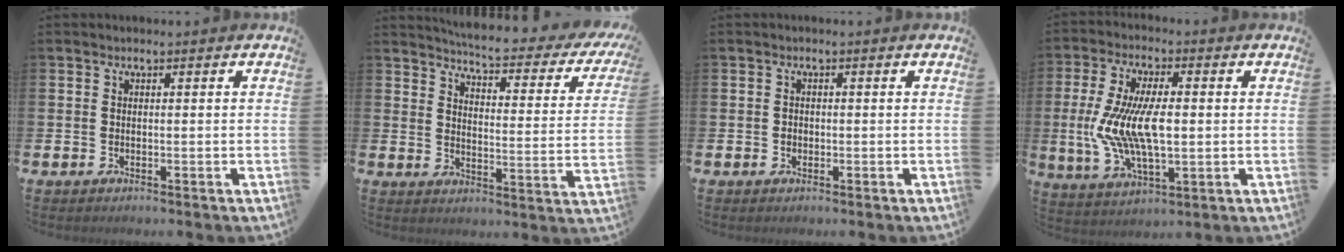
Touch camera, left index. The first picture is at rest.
{"total": 5.0, "force": [4.6, 0.4, 2.0], "torque": [-0.052, -0.041, 0.071]}
{"total": 0.8, "force": [0.0, 0.7, 0.3], "torque": [-0.001, 0.003, -0.003]}
{"total": 10.4, "force": [0.3, 4.7, 9.3], "torque": [-0.200, -0.004, 0.001]}